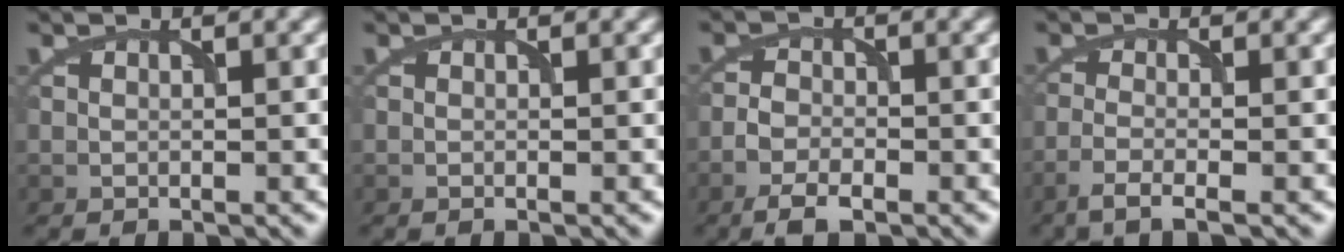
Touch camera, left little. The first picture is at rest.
{"total": 0.0}
{"total": 3.6, "force": [-2.3, 1.6, 2.2], "torque": [-0.043, -0.001, -0.054]}
{"total": 2.7, "force": [-1.7, 0.6, 1.9], "torque": [-0.040, -0.004, -0.047]}